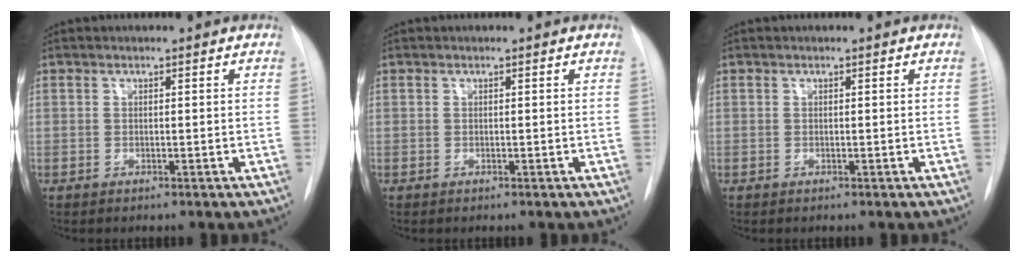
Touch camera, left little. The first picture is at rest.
{"total": 0.0}
{"total": 0.0}